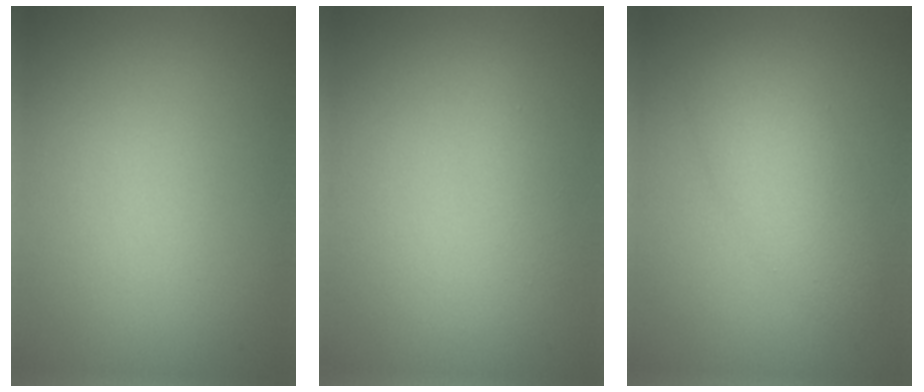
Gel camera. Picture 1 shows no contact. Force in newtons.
{"total": 1.0, "press": 1.0, "slide": 0.0}
{"total": 3.8, "press": 3.8, "slide": 0.1}